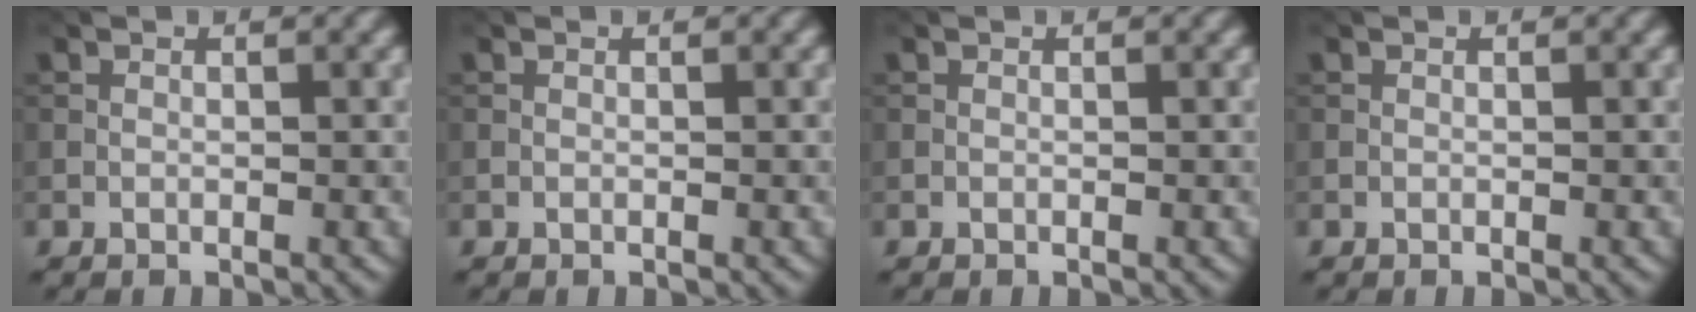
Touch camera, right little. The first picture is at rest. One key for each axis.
{"total": 0.0}
{"total": 0.0}
{"total": 0.0}